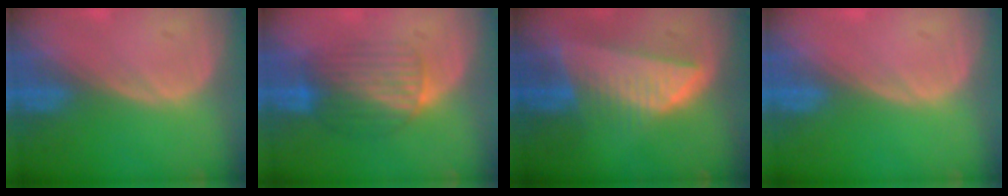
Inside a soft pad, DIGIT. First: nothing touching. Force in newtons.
{"total": 6.4, "press": 6.3, "slide": 1.1}
{"total": 8.3, "press": 7.3, "slide": 4.0}
{"total": 0.0}